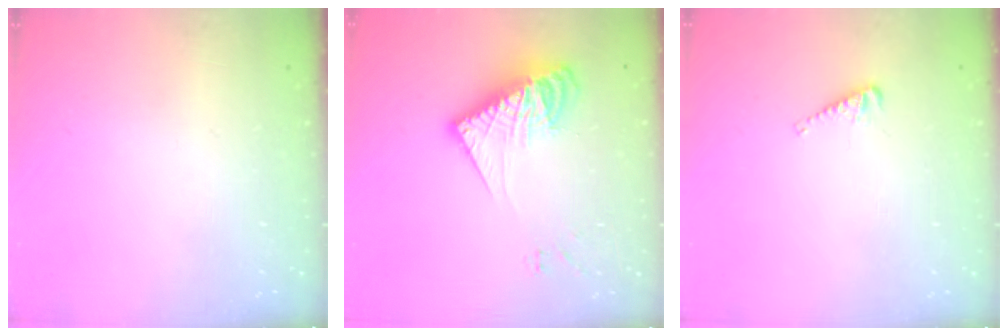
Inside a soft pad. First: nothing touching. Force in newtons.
{"total": 14.6, "press": 14.6, "slide": 1.3}
{"total": 3.1, "press": 3.0, "slide": 0.5}